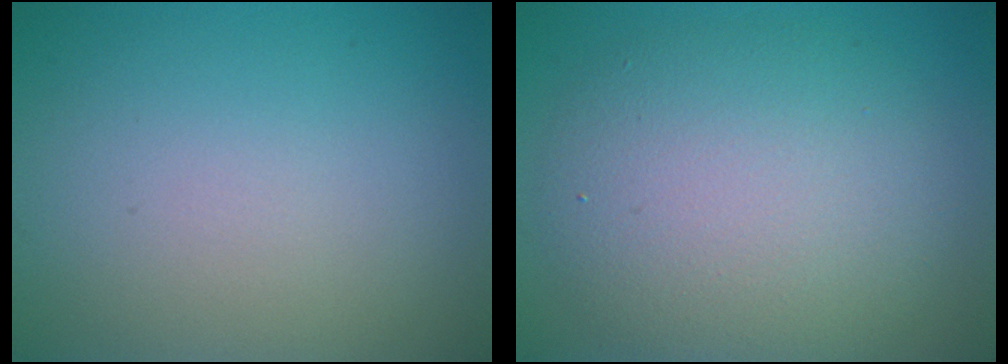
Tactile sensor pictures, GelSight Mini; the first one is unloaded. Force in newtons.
{"total": 7.5, "press": 7.5, "slide": 0.4}